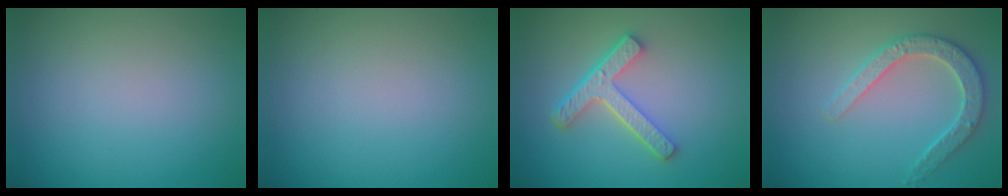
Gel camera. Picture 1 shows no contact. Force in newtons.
{"total": 0.0}
{"total": 4.2, "press": 3.1, "slide": 2.8}
{"total": 3.3, "press": 3.2, "slide": 0.8}